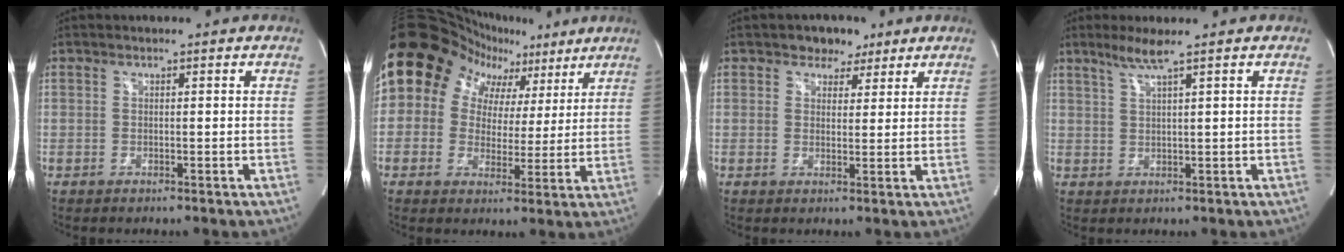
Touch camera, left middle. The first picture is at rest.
{"total": 20.4, "force": [9.7, 16.3, 7.6], "torque": [-0.167, 0.089, 0.153]}
{"total": 4.0, "force": [2.7, 2.8, 1.1], "torque": [-0.011, 0.006, 0.040]}
{"total": 3.5, "force": [2.4, -0.7, 2.4], "torque": [-0.058, 0.000, 0.052]}